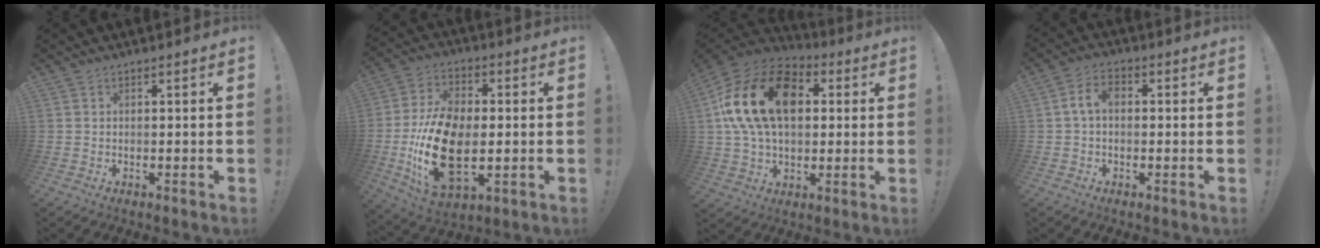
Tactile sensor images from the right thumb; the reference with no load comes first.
{"total": 21.5, "force": [-3.7, 12.7, 16.9], "torque": [-0.342, 0.008, -0.057]}
{"total": 23.3, "force": [5.8, 15.4, 16.4], "torque": [-0.302, -0.001, 0.105]}
{"total": 5.8, "force": [0.3, 3.6, 4.6], "torque": [-0.092, 0.010, 0.002]}